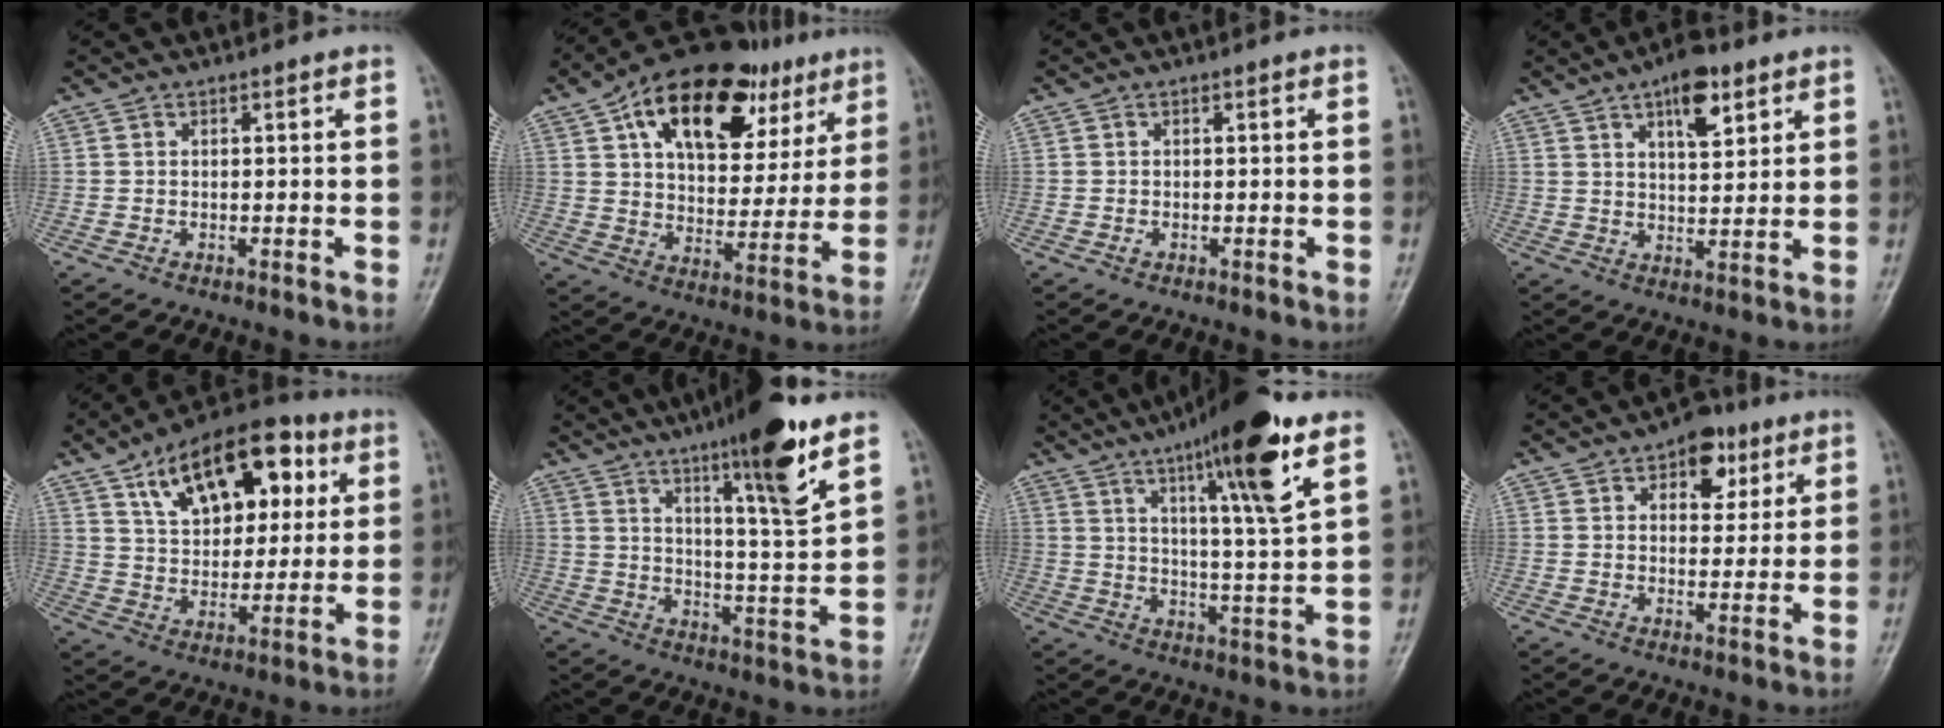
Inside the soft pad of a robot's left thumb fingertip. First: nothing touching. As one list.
[{"total": 24.8, "force": [12.2, 13.8, 16.6], "torque": [-0.215, -0.002, 0.191]}, {"total": 0.6, "force": [0.0, 0.5, 0.4], "torque": [-0.005, 0.000, 0.000]}, {"total": 9.6, "force": [5.2, 4.0, 6.9], "torque": [-0.086, -0.025, 0.080]}, {"total": 19.6, "force": [8.3, 11.1, 14.0], "torque": [-0.168, -0.010, 0.133]}, {"total": 15.3, "force": [9.3, 1.5, 12.0], "torque": [-0.181, -0.058, 0.150]}, {"total": 16.9, "force": [9.2, 2.1, 14.0], "torque": [-0.217, -0.038, 0.144]}, {"total": 8.2, "force": [4.1, 5.0, 5.0], "torque": [-0.030, -0.011, 0.052]}]